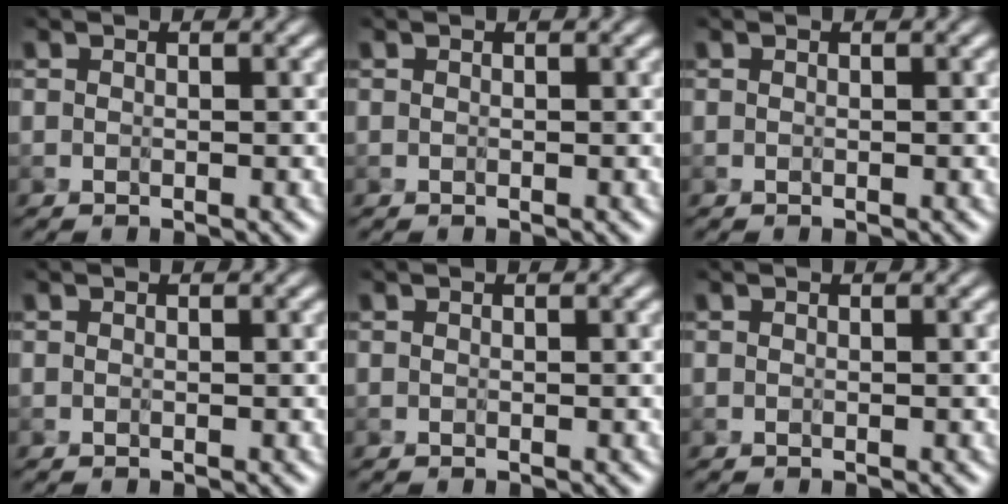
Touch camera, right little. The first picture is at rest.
{"total": 0.0}
{"total": 0.0}
{"total": 0.0}
{"total": 0.0}
{"total": 0.0}